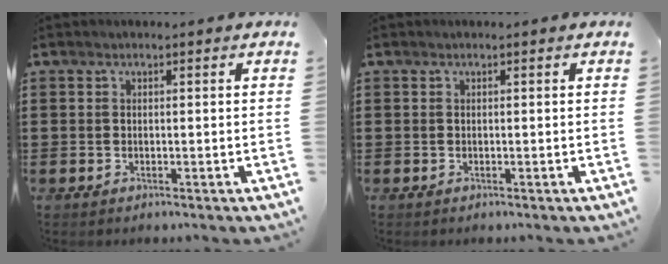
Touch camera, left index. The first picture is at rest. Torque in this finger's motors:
{"motor_torque": [0.00, 0.00, 0.00, 0.00]}